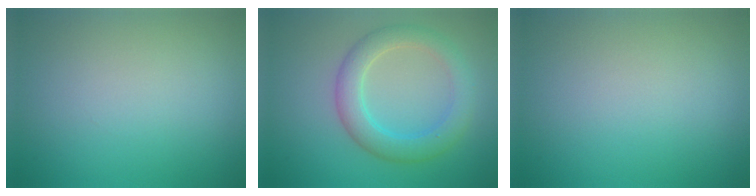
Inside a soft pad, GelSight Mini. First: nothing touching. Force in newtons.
{"total": 4.2, "press": 4.2, "slide": 0.4}
{"total": 0.0}